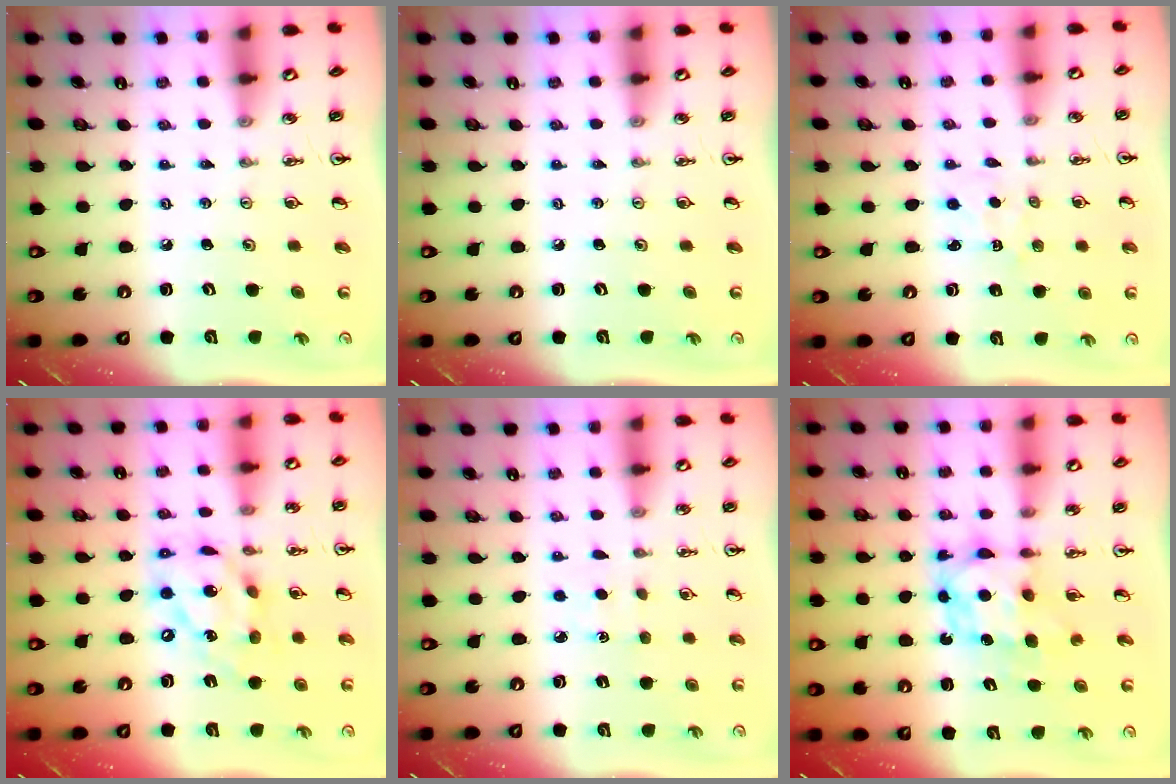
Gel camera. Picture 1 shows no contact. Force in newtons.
{"total": 0.0}
{"total": 1.8, "press": 1.7, "slide": 0.3}
{"total": 14.5, "press": 14.4, "slide": 1.1}
{"total": 2.0, "press": 2.0, "slide": 0.3}
{"total": 6.1, "press": 6.0, "slide": 0.6}